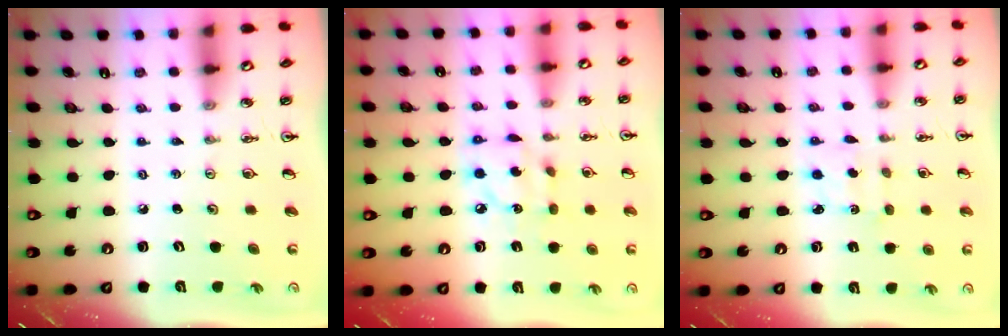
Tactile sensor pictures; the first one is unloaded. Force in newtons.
{"total": 9.4, "press": 9.4, "slide": 0.5}
{"total": 1.7, "press": 1.5, "slide": 0.7}